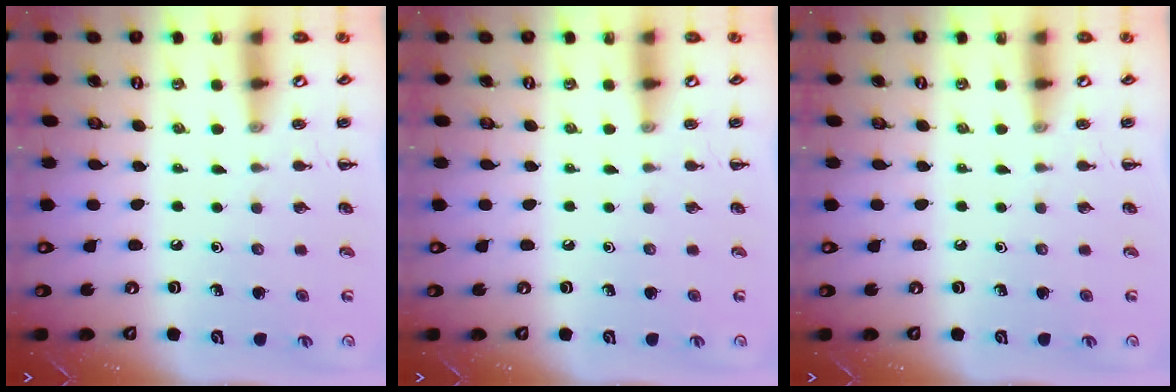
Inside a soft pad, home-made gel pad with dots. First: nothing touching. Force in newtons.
{"total": 0.0}
{"total": 0.0}